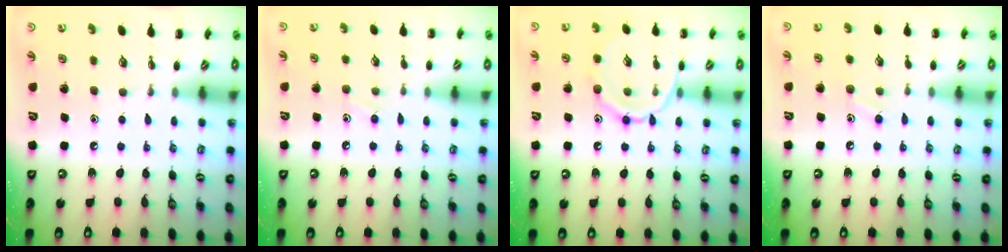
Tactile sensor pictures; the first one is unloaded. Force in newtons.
{"total": 6.3, "press": 5.9, "slide": 2.2}
{"total": 12.6, "press": 12.6, "slide": 0.6}
{"total": 7.2, "press": 6.8, "slide": 2.3}